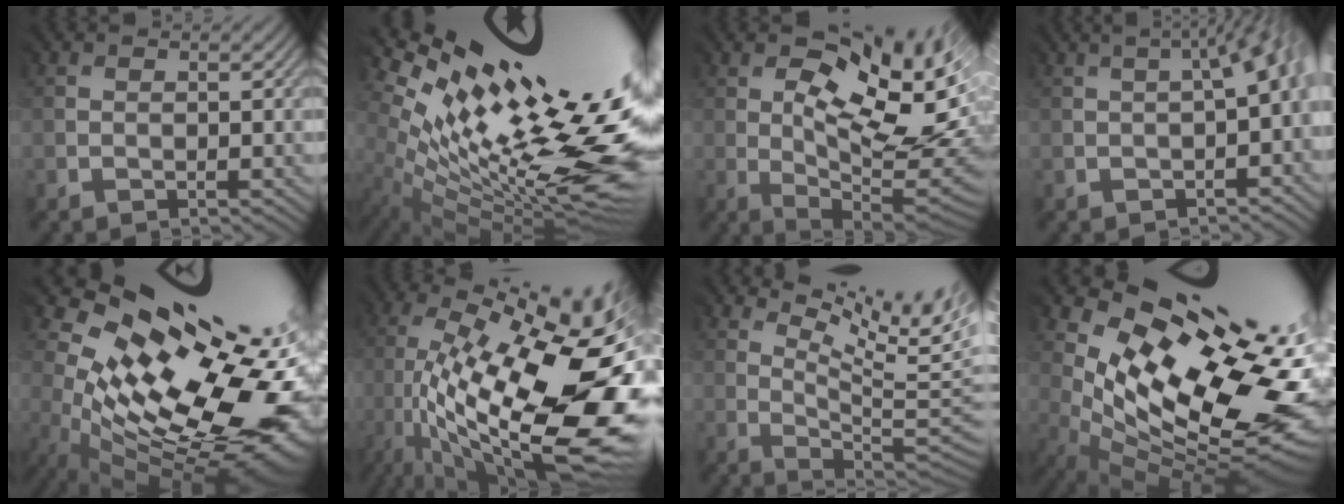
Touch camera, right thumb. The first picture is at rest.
{"total": 15.9, "force": [4.3, 5.9, 14.1], "torque": [-0.228, -0.005, 0.103]}
{"total": 14.6, "force": [1.9, 6.0, 13.2], "torque": [-0.212, 0.007, 0.041]}
{"total": 5.5, "force": [-1.1, 1.7, 5.1], "torque": [-0.030, 0.022, -0.022]}
{"total": 15.9, "force": [0.8, 8.3, 13.6], "torque": [-0.208, -0.034, 0.046]}
{"total": 19.1, "force": [-4.2, 7.1, 17.2], "torque": [-0.286, -0.028, -0.067]}
{"total": 10.9, "force": [6.9, 2.3, 8.1], "torque": [-0.134, -0.003, 0.109]}
{"total": 15.5, "force": [2.5, 7.8, 13.1], "torque": [-0.210, -0.029, 0.079]}